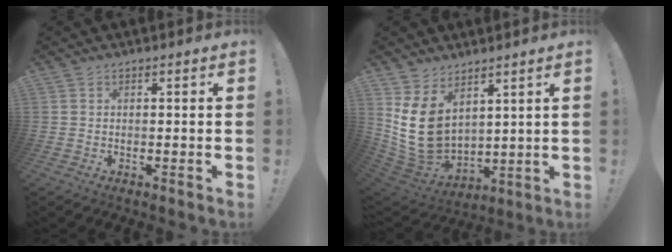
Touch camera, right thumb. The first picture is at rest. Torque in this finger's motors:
{"motor_torque": [0.11, 0.83, 0.84, 0.95, 0.14]}